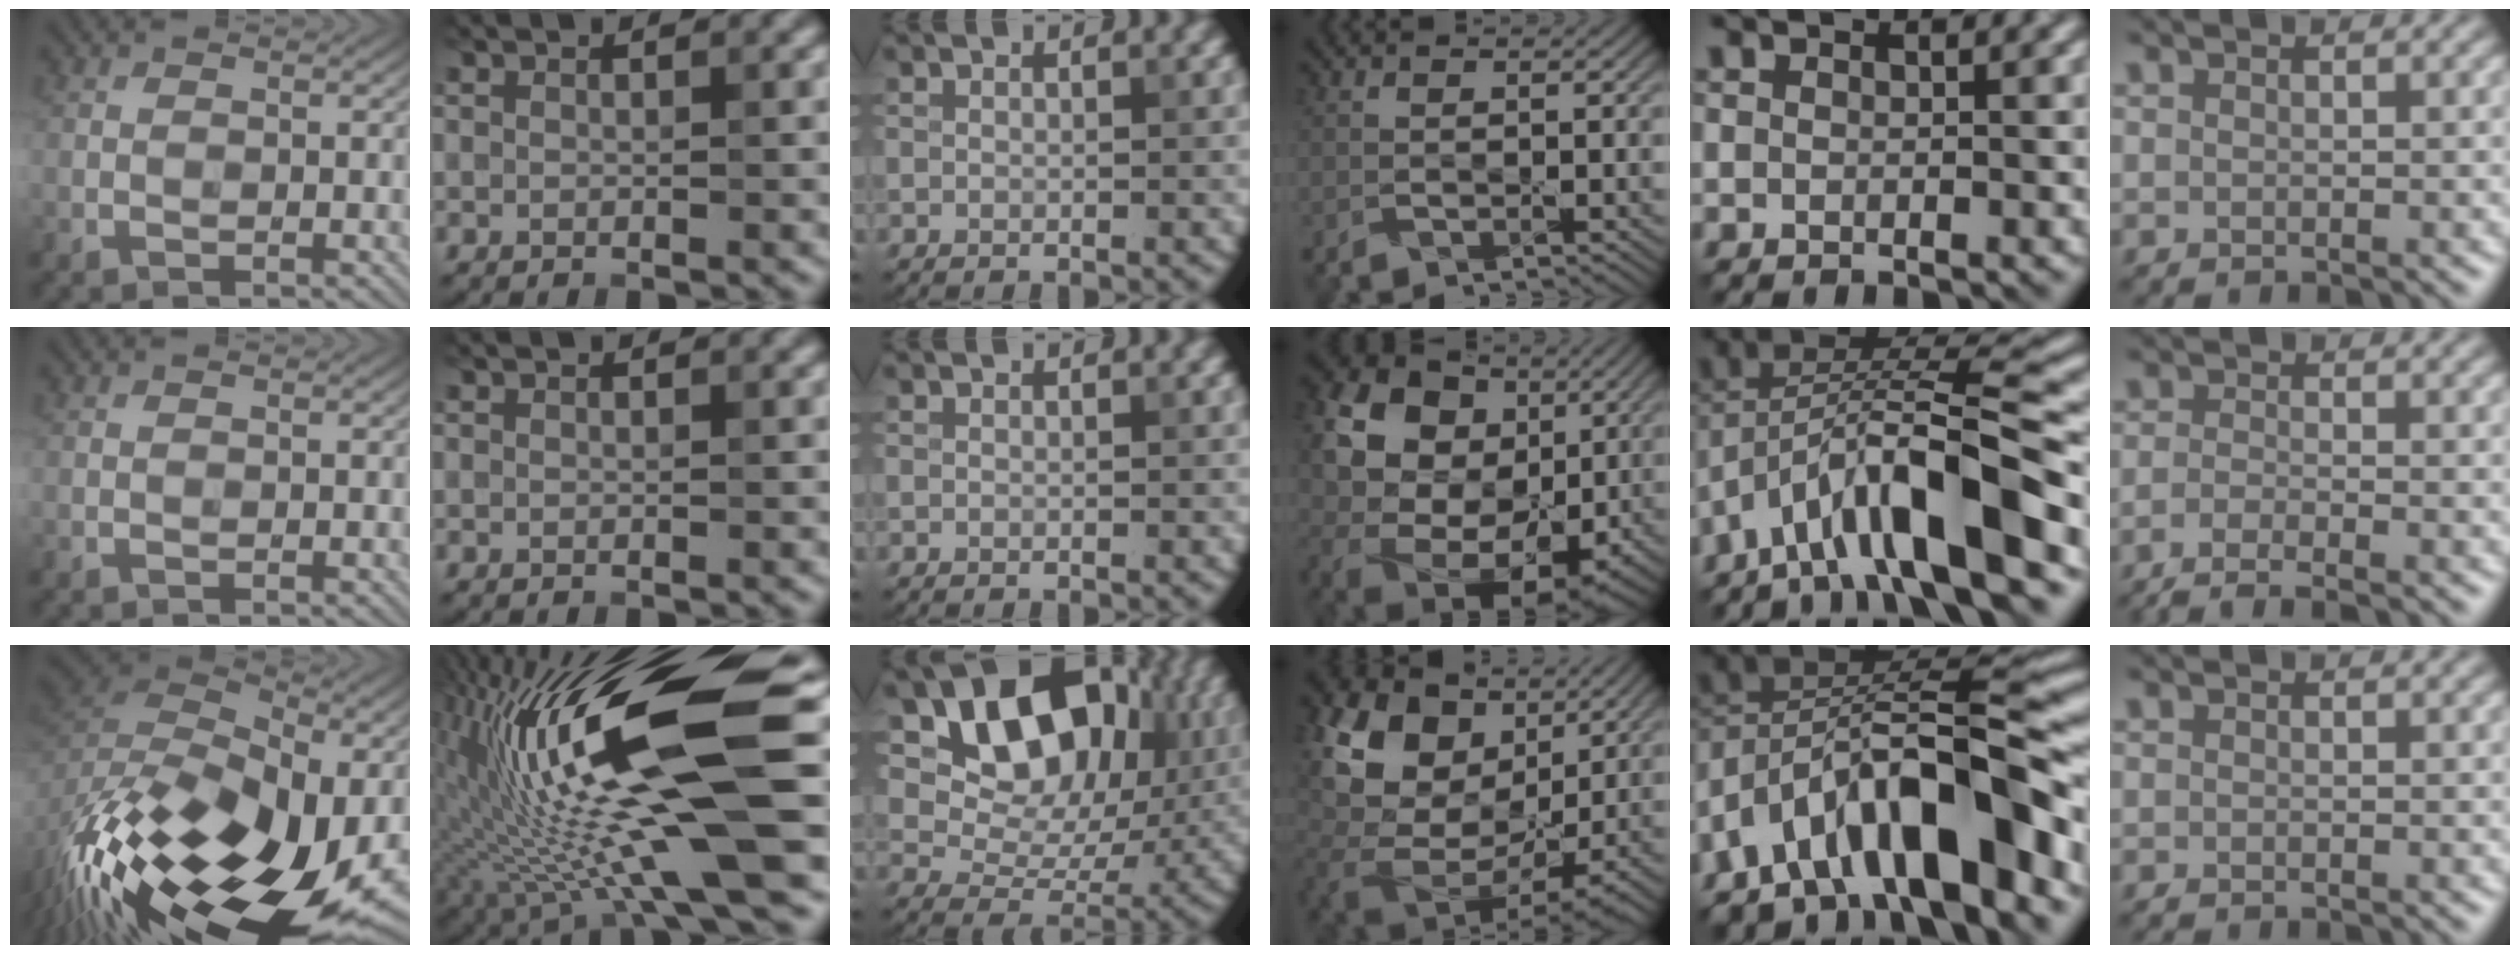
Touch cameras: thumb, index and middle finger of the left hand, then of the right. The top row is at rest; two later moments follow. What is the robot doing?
{"motion": "wipe", "object": "glass cup"}